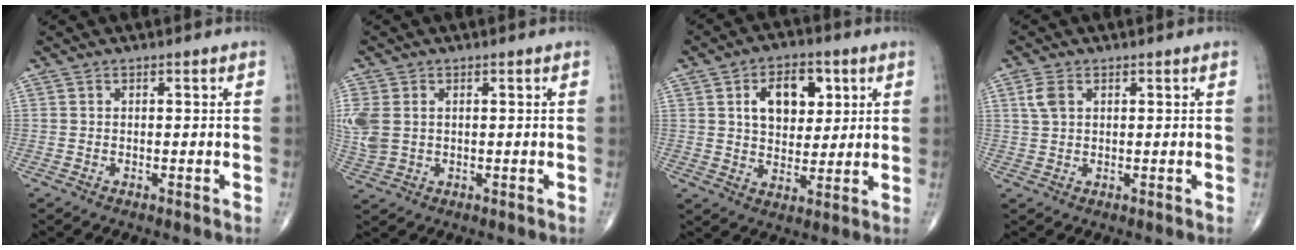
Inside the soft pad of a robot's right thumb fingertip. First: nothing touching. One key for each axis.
{"total": 6.6, "fx": 0.8, "fy": 4.7, "fz": 4.5, "tx": -0.123, "ty": 0.005, "tz": 0.024}
{"total": 11.2, "fx": 3.6, "fy": 7.2, "fz": 7.8, "tx": -0.080, "ty": -0.008, "tz": 0.059}
{"total": 3.2, "fx": 1.2, "fy": 2.0, "fz": 2.2, "tx": -0.050, "ty": 0.005, "tz": 0.027}